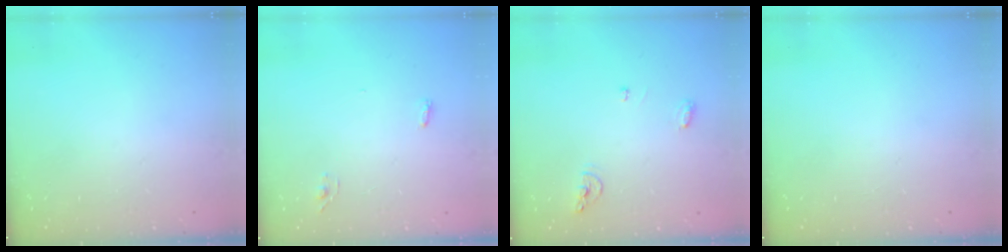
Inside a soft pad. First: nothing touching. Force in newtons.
{"total": 3.6, "press": 3.2, "slide": 1.6}
{"total": 6.0, "press": 6.0, "slide": 0.2}
{"total": 0.0}